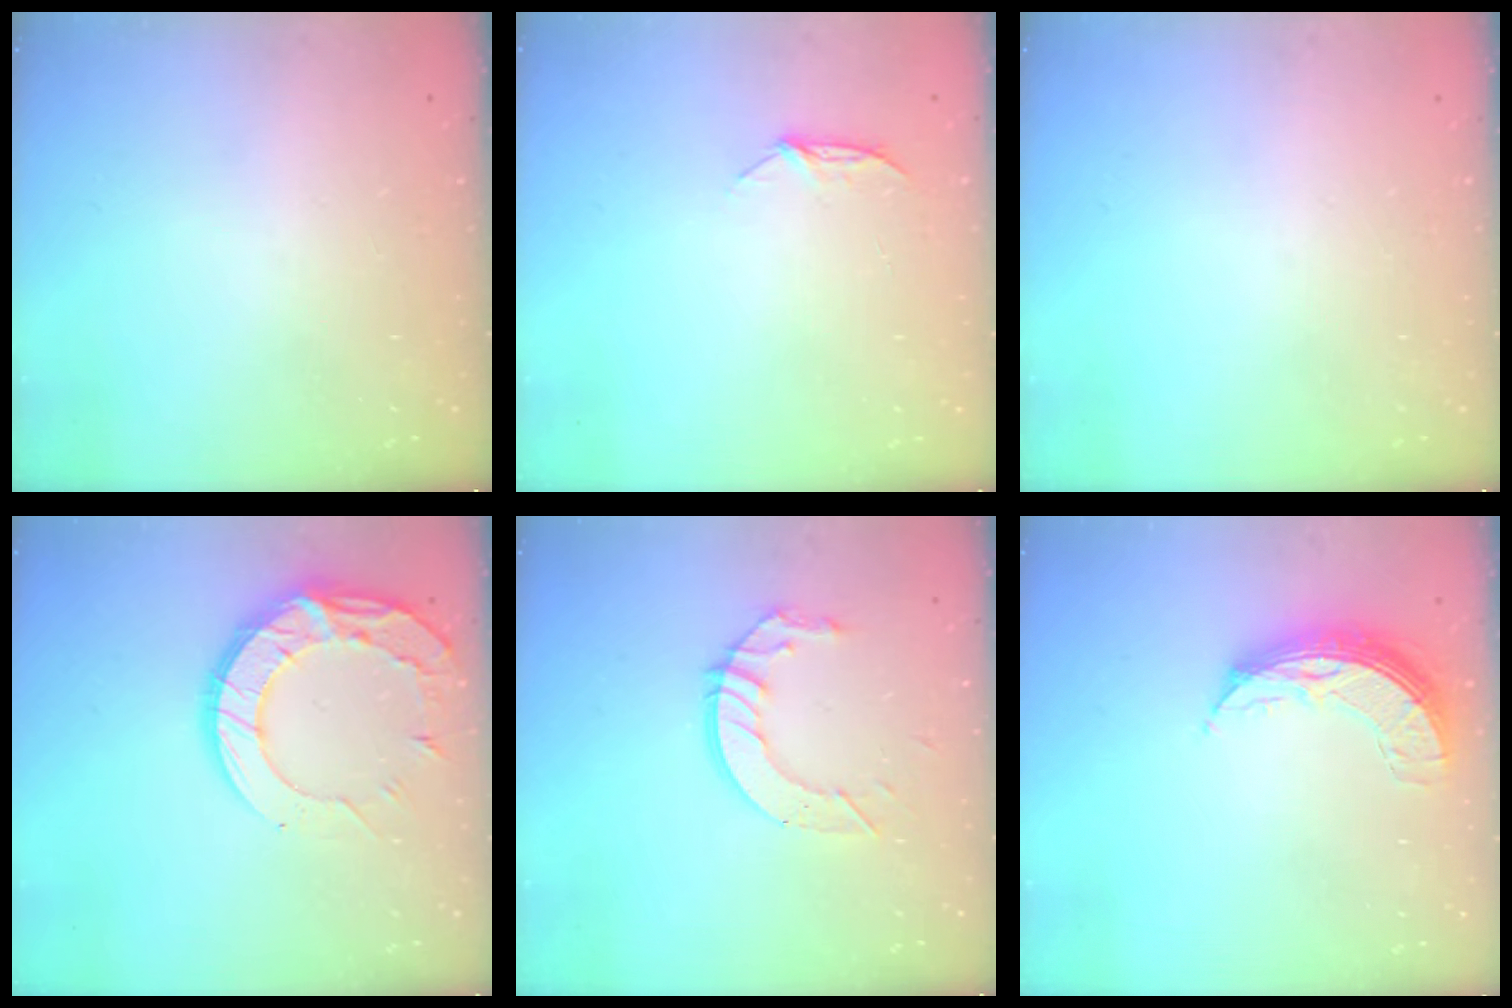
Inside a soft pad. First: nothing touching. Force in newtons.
{"total": 5.9, "press": 5.8, "slide": 0.7}
{"total": 0.0}
{"total": 15.1, "press": 15.0, "slide": 1.3}
{"total": 8.9, "press": 8.9, "slide": 0.7}
{"total": 8.0, "press": 8.0, "slide": 0.7}